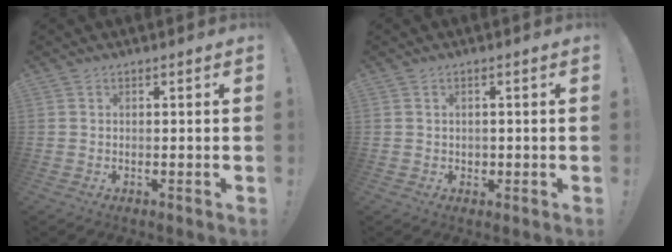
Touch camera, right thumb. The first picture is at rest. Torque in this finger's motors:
{"motor_torque": [-0.02, -0.14, 0.15, -0.42, -0.03]}